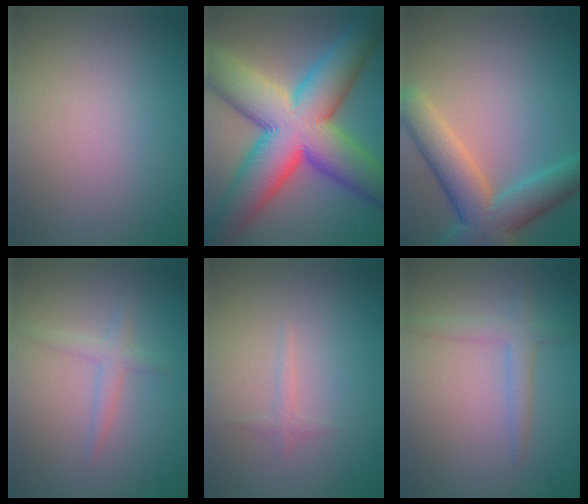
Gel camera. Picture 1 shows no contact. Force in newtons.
{"total": 15.7, "press": 15.6, "slide": 0.6}
{"total": 6.2, "press": 6.2, "slide": 0.5}
{"total": 1.6, "press": 1.6, "slide": 0.0}
{"total": 0.8, "press": 0.8, "slide": 0.1}
{"total": 2.1, "press": 2.1, "slide": 0.0}